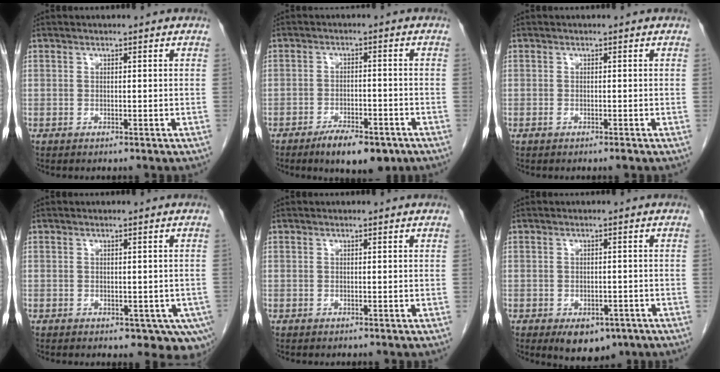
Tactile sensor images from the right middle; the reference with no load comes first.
{"total": 7.8, "force": [-5.4, 2.7, 4.9], "torque": [-0.071, -0.005, -0.081]}
{"total": 0.8, "force": [-0.6, 0.1, 0.5], "torque": [-0.010, -0.001, -0.008]}
{"total": 7.8, "force": [-3.7, 4.4, 5.2], "torque": [-0.043, -0.011, -0.044]}
{"total": 0.0}
{"total": 6.7, "force": [-4.2, 3.8, 3.5], "torque": [-0.039, 0.000, -0.051]}